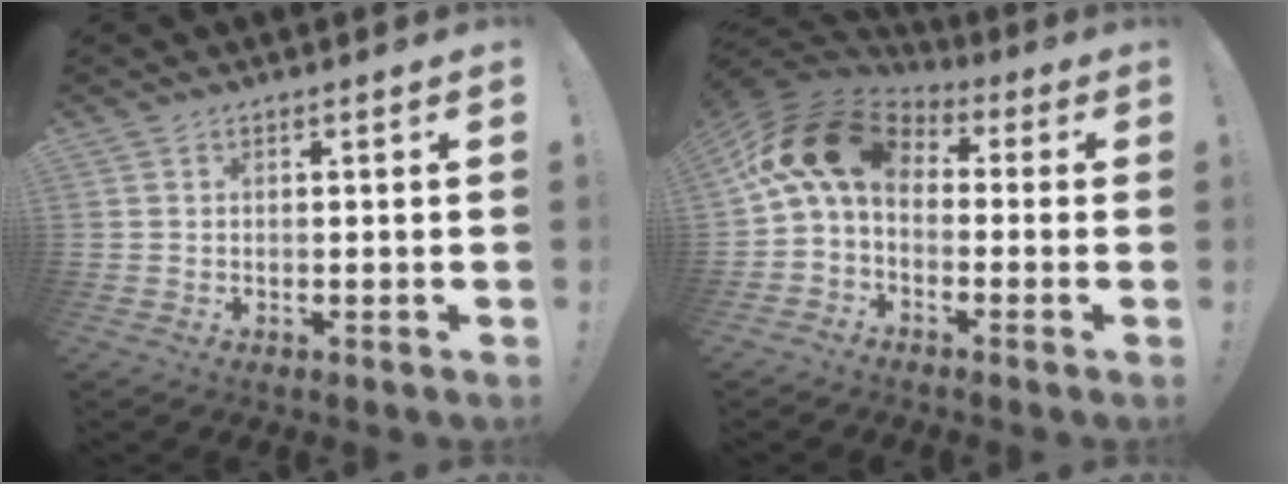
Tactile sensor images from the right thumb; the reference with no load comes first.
{"total": 15.9, "force": [3.0, 9.6, 12.3], "torque": [-0.231, 0.006, 0.059]}